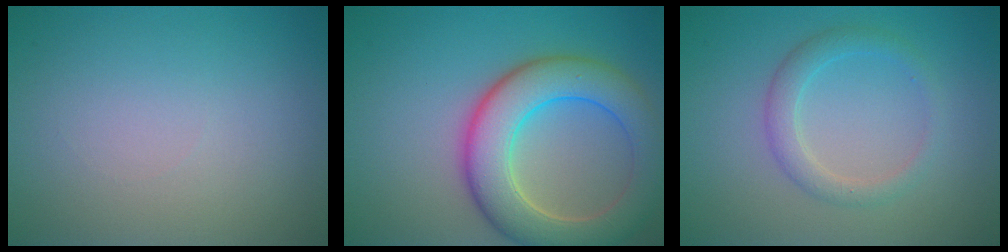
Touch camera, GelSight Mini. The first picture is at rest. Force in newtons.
{"total": 8.2, "press": 8.1, "slide": 0.6}
{"total": 2.3, "press": 2.3, "slide": 0.1}